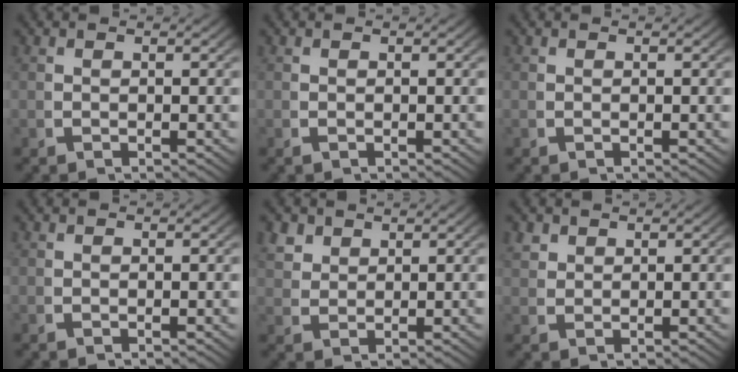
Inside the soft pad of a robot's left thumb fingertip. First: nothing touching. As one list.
[{"total": 0.0}, {"total": 0.0}, {"total": 0.0}, {"total": 2.8, "force": [2.1, 1.6, 1.1], "torque": [-0.023, -0.003, 0.050]}, {"total": 1.7, "force": [1.4, 0.9, 0.5], "torque": [-0.011, -0.001, 0.035]}]